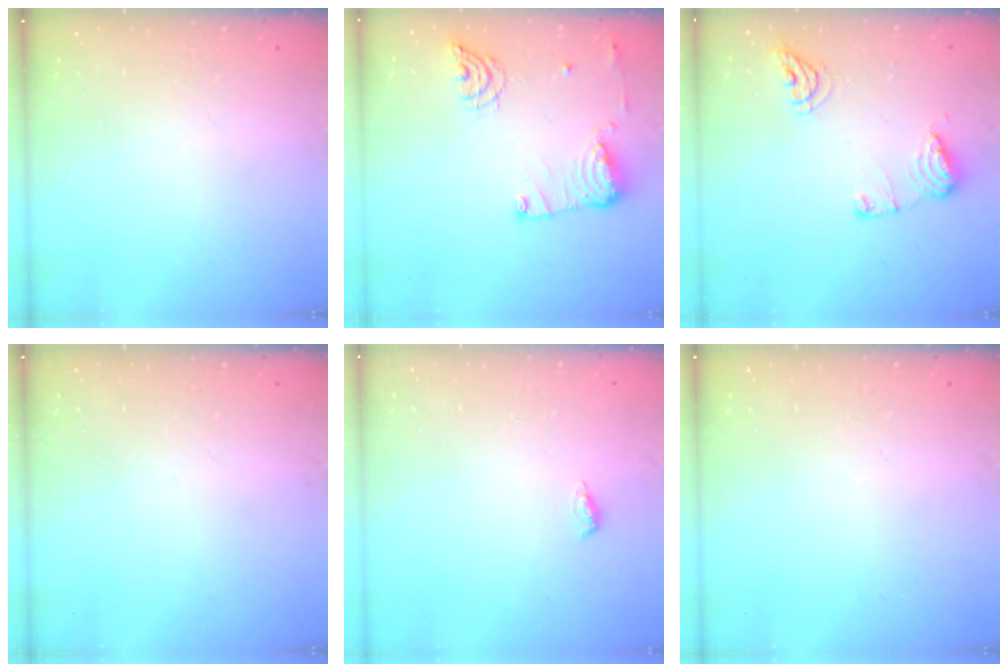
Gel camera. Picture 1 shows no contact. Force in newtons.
{"total": 13.4, "press": 13.4, "slide": 0.6}
{"total": 9.4, "press": 9.4, "slide": 0.3}
{"total": 0.0}
{"total": 3.8, "press": 3.6, "slide": 1.2}
{"total": 0.0}